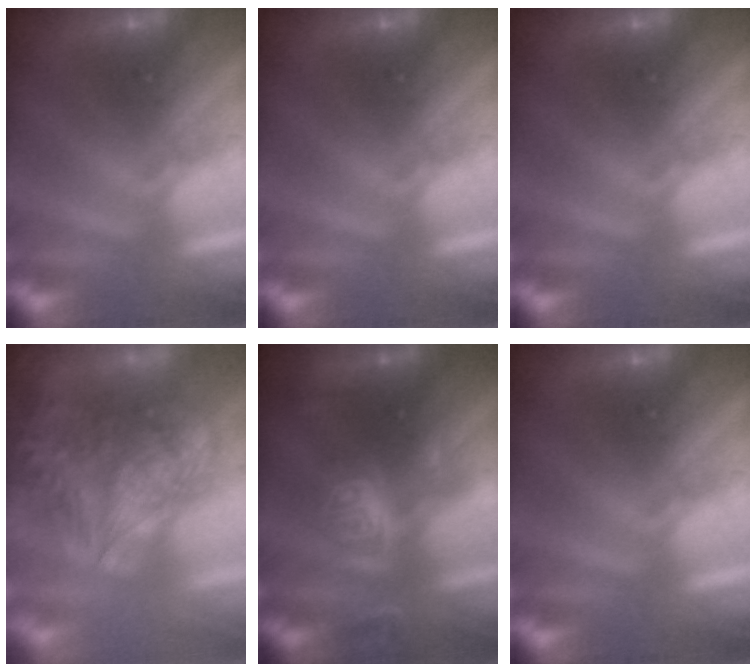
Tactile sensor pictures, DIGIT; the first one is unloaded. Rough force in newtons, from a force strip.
{"total": 0.0}
{"total": 0.0}
{"total": 9.2}
{"total": 2.4}
{"total": 0.0}